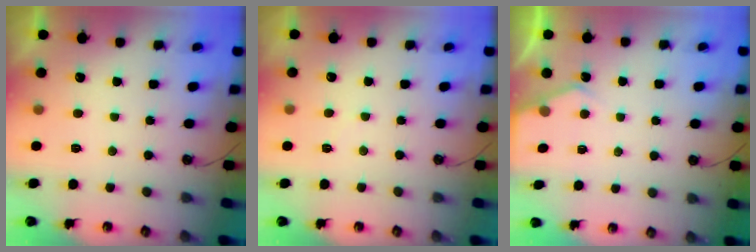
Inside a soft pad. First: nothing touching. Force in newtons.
{"total": 2.4, "press": 2.4, "slide": 0.4}
{"total": 3.9, "press": 3.9, "slide": 0.5}